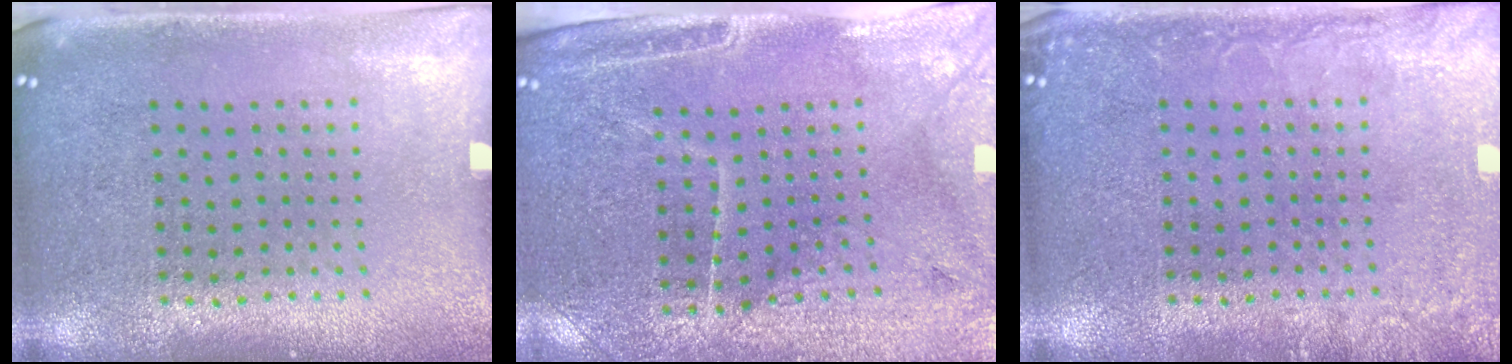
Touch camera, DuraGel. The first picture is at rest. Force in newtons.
{"total": 3.2, "press": 3.1, "slide": 0.9}
{"total": 2.4, "press": 2.4, "slide": 0.4}